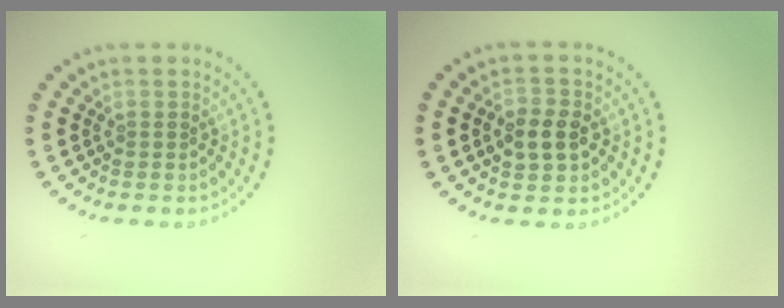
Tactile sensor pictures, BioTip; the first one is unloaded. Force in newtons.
{"total": 2.9, "press": 2.9, "slide": 0.1}